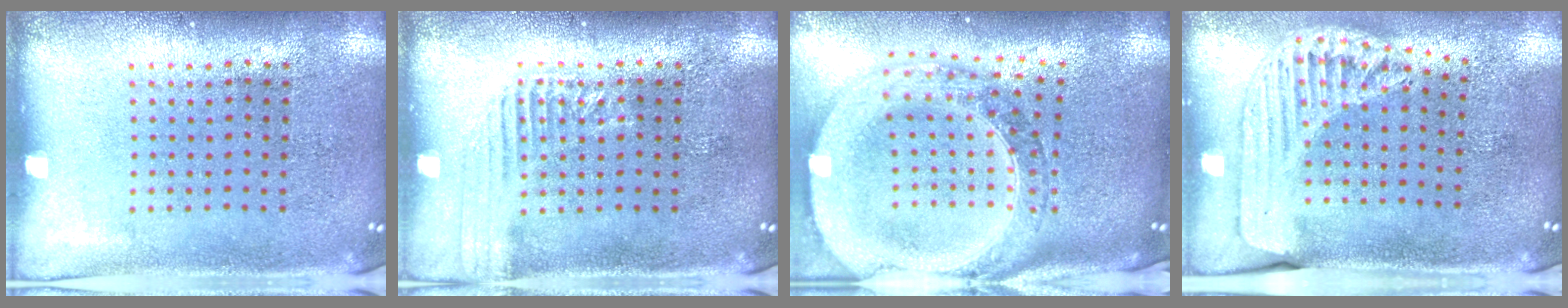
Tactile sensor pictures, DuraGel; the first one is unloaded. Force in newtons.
{"total": 1.7, "press": 1.6, "slide": 0.2}
{"total": 3.8, "press": 2.9, "slide": 2.4}
{"total": 1.6, "press": 1.5, "slide": 0.4}